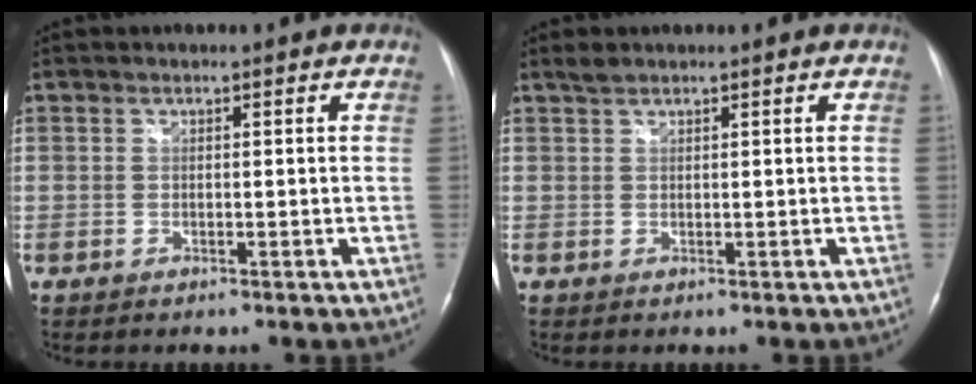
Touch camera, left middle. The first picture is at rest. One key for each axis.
{"total": 1.1, "fx": 1.0, "fy": 0.5, "fz": 0.3, "tx": -0.006, "ty": 0.007, "tz": 0.019}